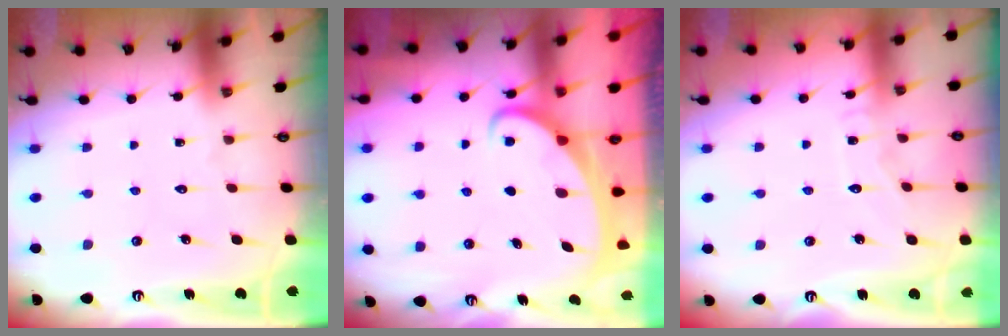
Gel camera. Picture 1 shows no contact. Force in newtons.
{"total": 2.0, "press": 2.0, "slide": 0.3}
{"total": 5.2, "press": 5.1, "slide": 0.6}